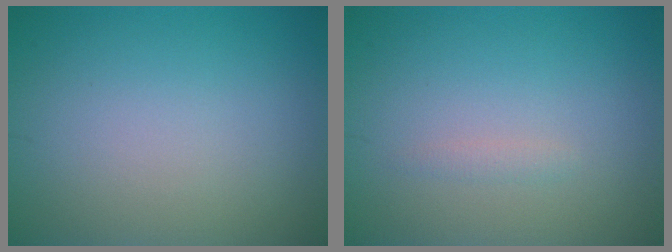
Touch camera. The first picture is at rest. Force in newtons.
{"total": 0.7, "press": 0.7, "slide": 0.0}